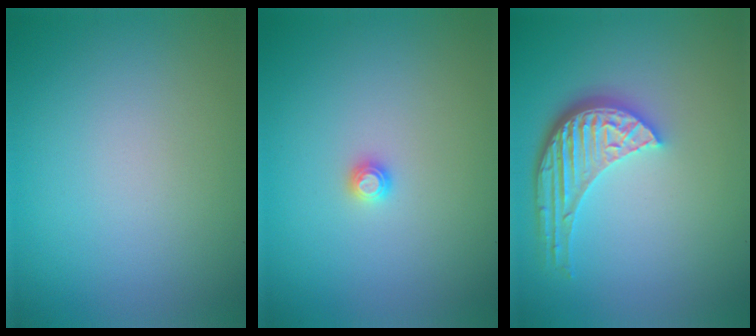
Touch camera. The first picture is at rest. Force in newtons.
{"total": 0.8, "press": 0.8, "slide": 0.1}
{"total": 5.2, "press": 3.9, "slide": 3.5}